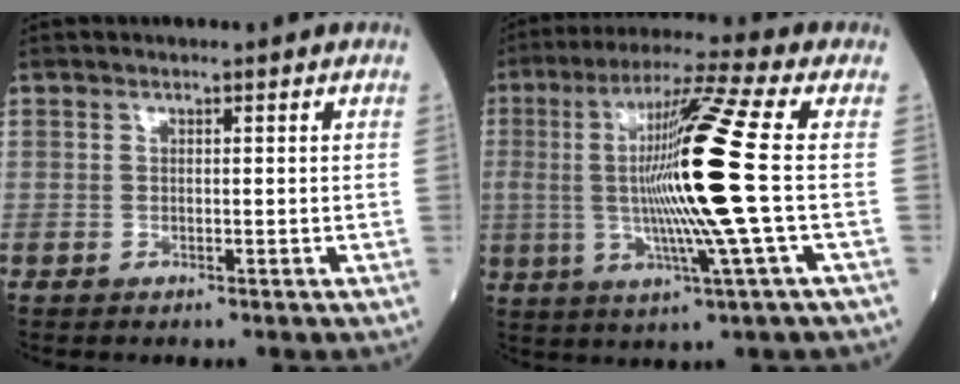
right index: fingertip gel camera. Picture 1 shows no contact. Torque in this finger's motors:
{"motor_torque": [2.14, 0.00, 1.06, 0.21]}